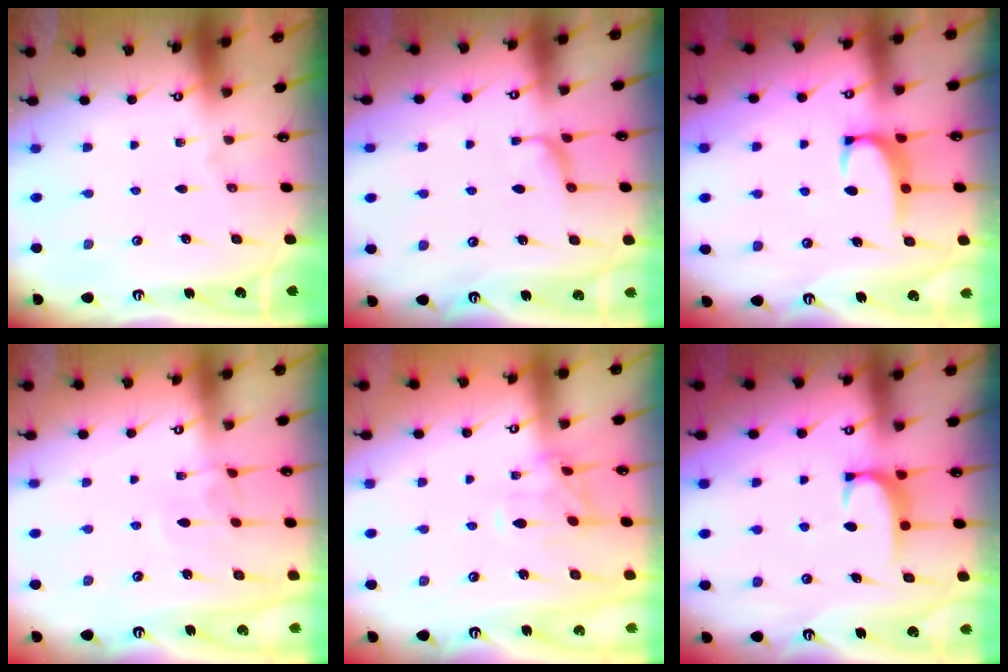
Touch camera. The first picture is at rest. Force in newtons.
{"total": 1.0, "press": 0.8, "slide": 0.6}
{"total": 2.2, "press": 2.1, "slide": 0.7}
{"total": 1.2, "press": 1.2, "slide": 0.4}
{"total": 0.0}
{"total": 1.7, "press": 1.6, "slide": 0.5}